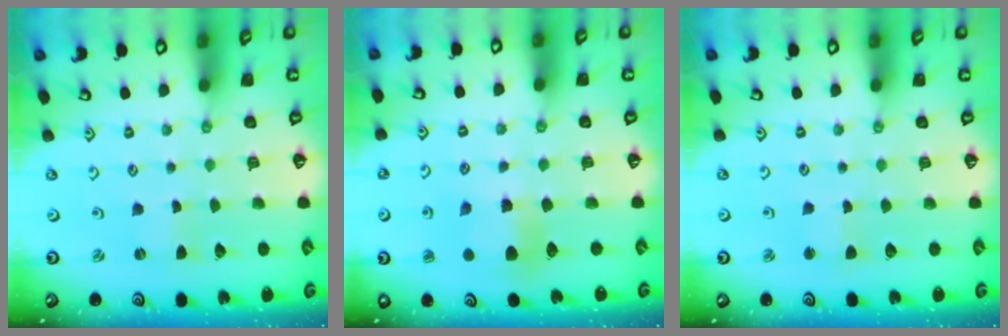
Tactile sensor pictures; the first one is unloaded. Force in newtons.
{"total": 6.4, "press": 6.4, "slide": 0.5}
{"total": 2.1, "press": 2.1, "slide": 0.5}